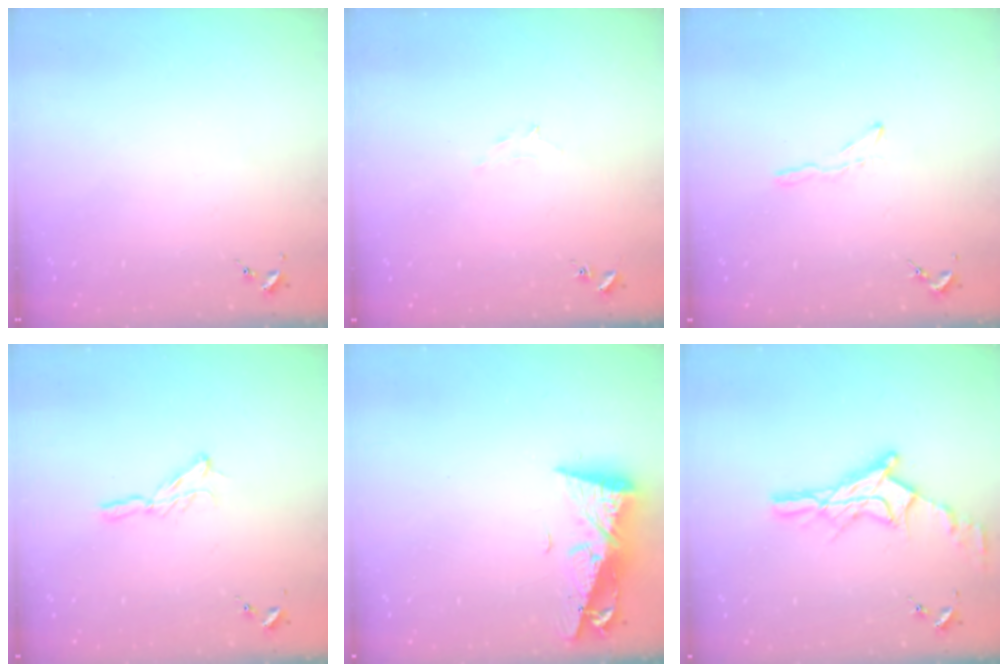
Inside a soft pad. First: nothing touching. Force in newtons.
{"total": 5.3, "press": 5.1, "slide": 1.0}
{"total": 3.2, "press": 3.2, "slide": 0.3}
{"total": 5.4, "press": 5.4, "slide": 0.4}
{"total": 10.1, "press": 10.0, "slide": 1.4}
{"total": 14.2, "press": 14.2, "slide": 1.1}